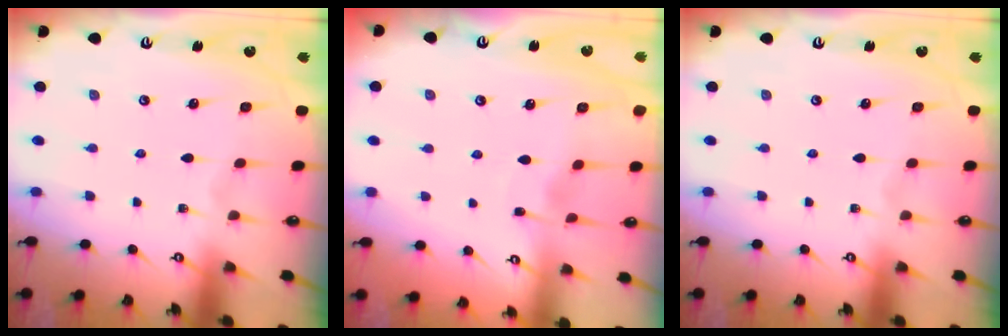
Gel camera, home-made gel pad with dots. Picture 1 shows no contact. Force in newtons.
{"total": 2.5, "press": 2.5, "slide": 0.3}
{"total": 0.0}